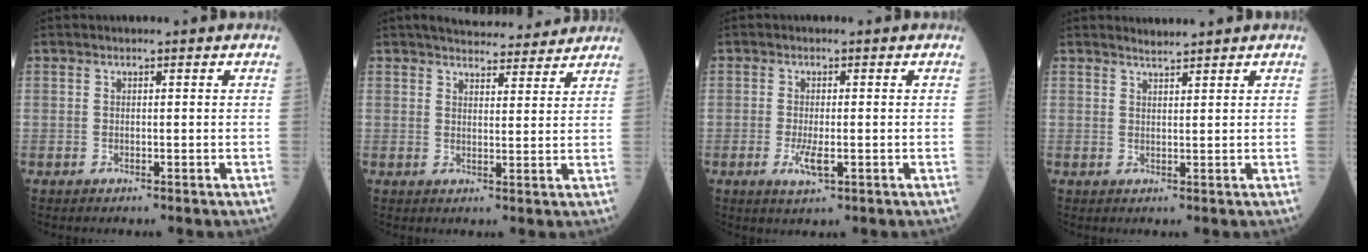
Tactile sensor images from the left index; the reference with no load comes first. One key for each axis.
{"total": 10.4, "fx": 9.6, "fy": 2.4, "fz": 3.2, "tx": -0.038, "ty": 0.011, "tz": 0.122}
{"total": 3.2, "fx": -1.1, "fy": 0.8, "fz": 2.9, "tx": -0.067, "ty": -0.006, "tz": -0.015}
{"total": 1.5, "fx": 1.5, "fy": -0.2, "fz": 0.0, "tx": -0.006, "ty": 0.004, "tz": 0.031}